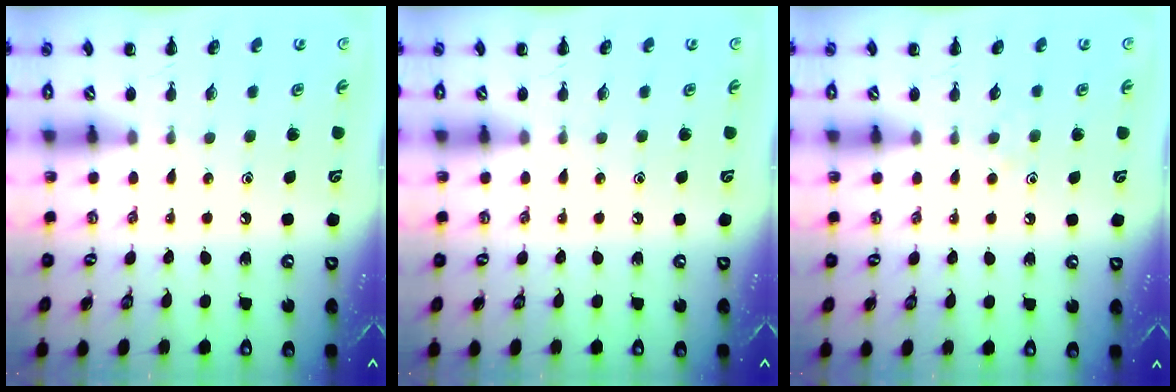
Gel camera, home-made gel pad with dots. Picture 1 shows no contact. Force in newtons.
{"total": 0.0}
{"total": 3.6, "press": 3.3, "slide": 1.3}